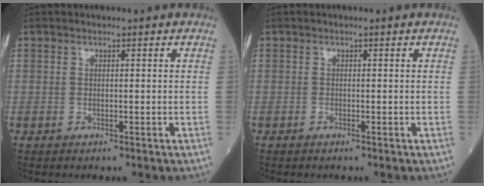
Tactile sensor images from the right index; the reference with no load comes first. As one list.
[{"total": 0.0}]